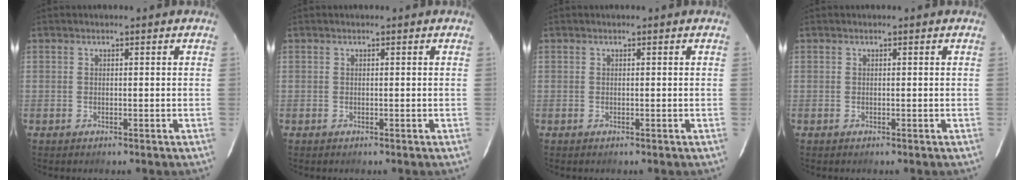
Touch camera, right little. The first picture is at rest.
{"total": 0.0}
{"total": 0.0}
{"total": 0.0}